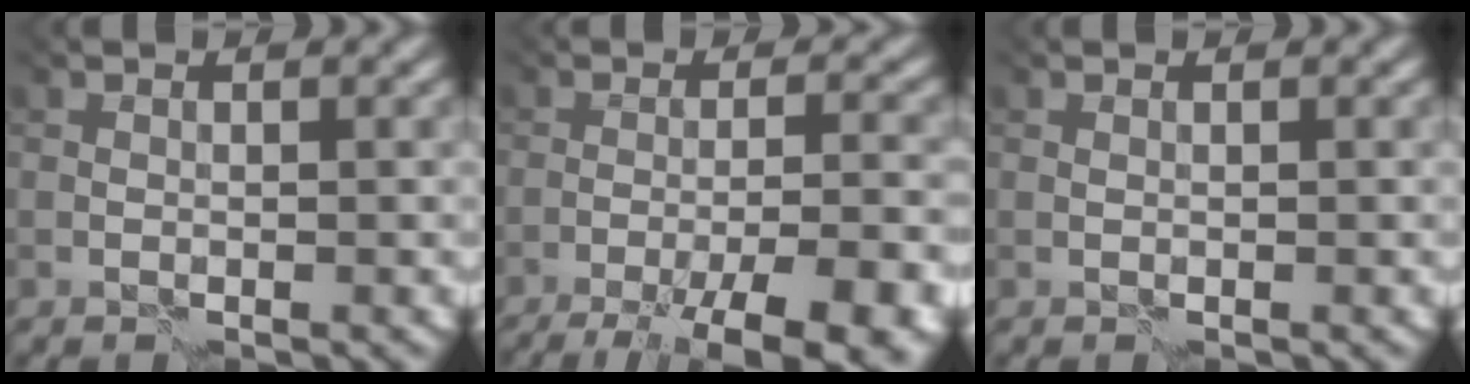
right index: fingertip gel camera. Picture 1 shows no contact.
{"total": 12.3, "force": [-8.9, 2.7, 8.1], "torque": [-0.076, -0.003, -0.096]}
{"total": 0.5, "force": [0.5, 0.0, 0.2], "torque": [-0.002, -0.002, 0.009]}